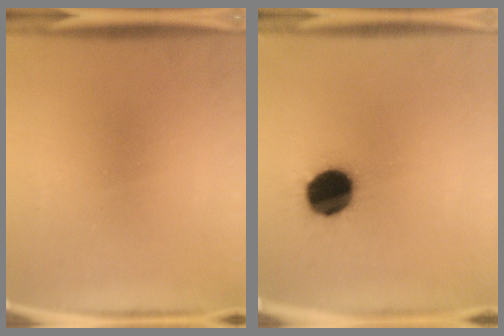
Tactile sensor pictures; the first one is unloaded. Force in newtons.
{"total": 13.4}